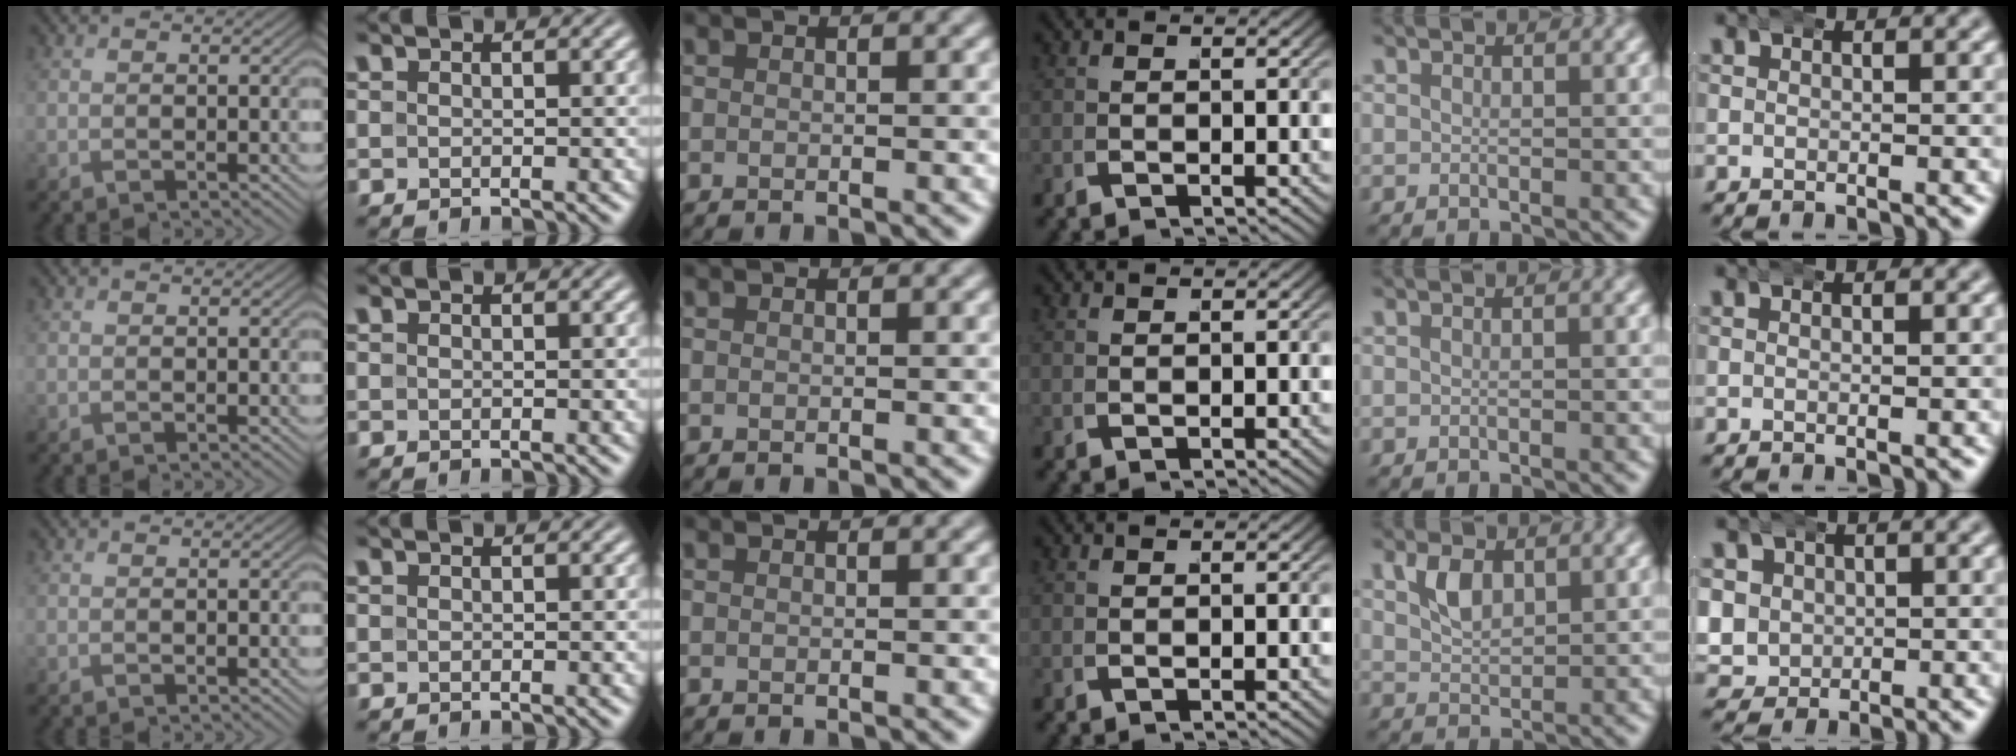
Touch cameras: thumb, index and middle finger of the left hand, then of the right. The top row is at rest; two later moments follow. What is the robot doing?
{"motion": "wrap", "object": "aluminum foil"}